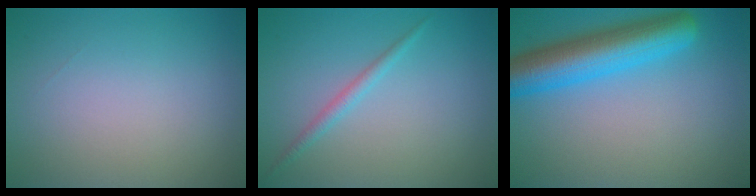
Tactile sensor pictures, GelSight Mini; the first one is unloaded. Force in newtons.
{"total": 1.3, "press": 1.3, "slide": 0.0}
{"total": 7.3, "press": 7.3, "slide": 0.2}